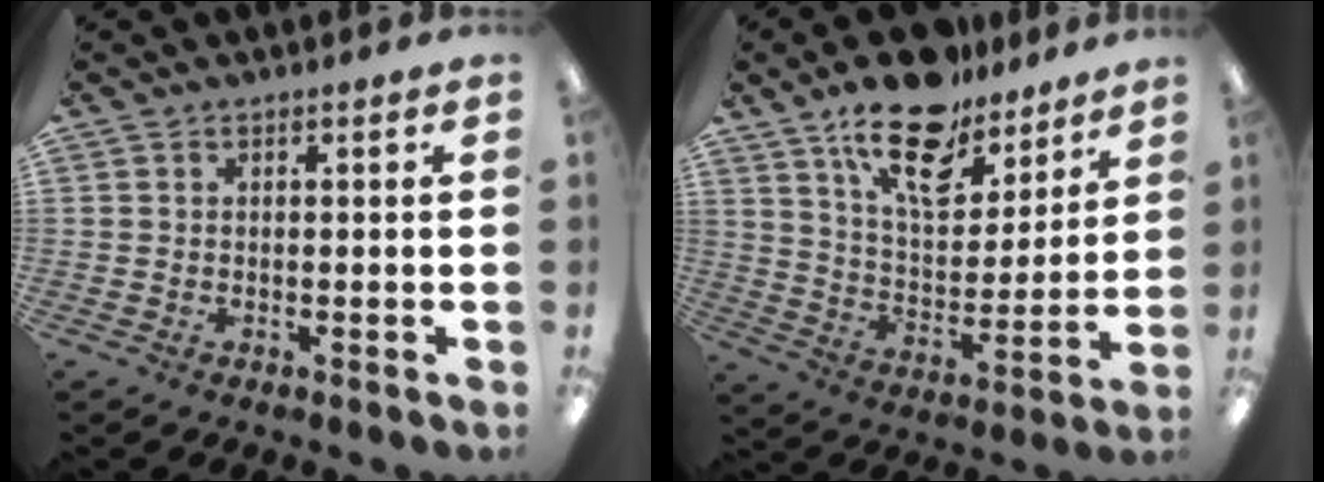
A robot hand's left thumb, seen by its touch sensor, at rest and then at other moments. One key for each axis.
{"total": 18.0, "fx": 12.9, "fy": 8.3, "fz": 9.4, "tx": -0.151, "ty": -0.073, "tz": 0.224}